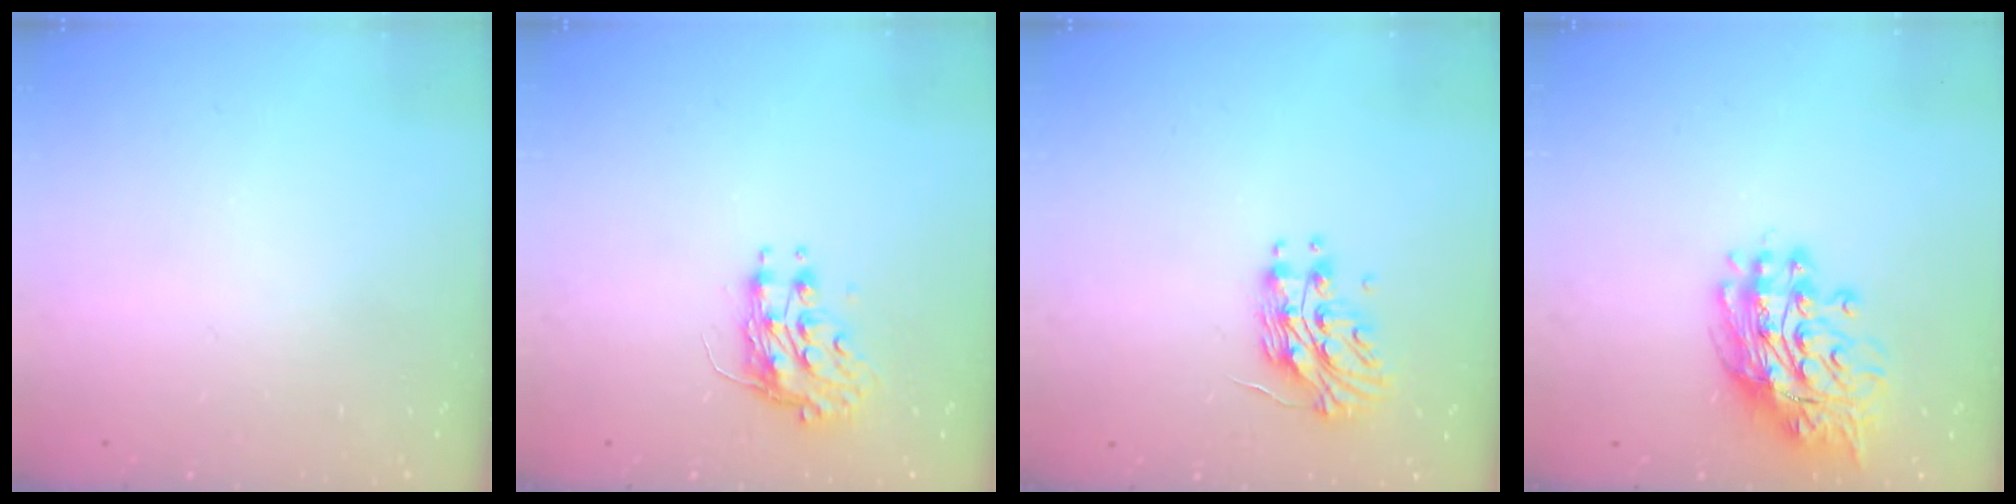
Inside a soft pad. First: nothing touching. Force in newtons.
{"total": 8.4, "press": 8.4, "slide": 0.3}
{"total": 11.8, "press": 11.8, "slide": 0.6}
{"total": 14.5, "press": 14.4, "slide": 1.3}